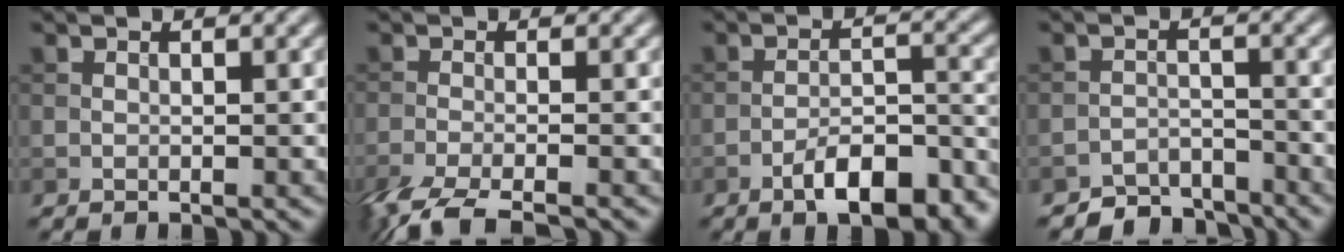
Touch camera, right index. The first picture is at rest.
{"total": 5.1, "force": [-4.0, 1.0, 3.1], "torque": [-0.052, -0.014, -0.083]}
{"total": 7.5, "force": [-4.8, 2.6, 5.2], "torque": [-0.077, 0.007, -0.076]}
{"total": 4.2, "force": [-4.0, 1.3, 0.5], "torque": [0.001, 0.001, -0.074]}